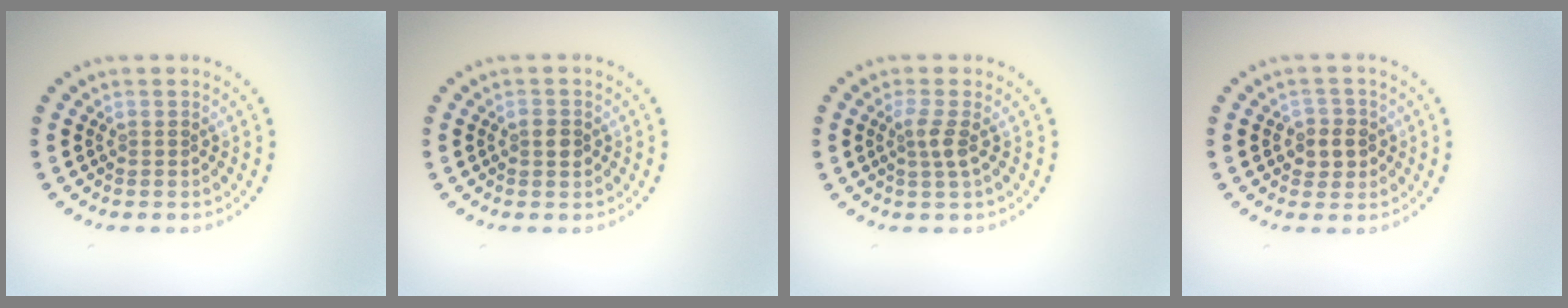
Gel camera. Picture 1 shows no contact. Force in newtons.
{"total": 1.1, "press": 1.1, "slide": 0.1}
{"total": 1.8, "press": 1.3, "slide": 1.1}
{"total": 2.1, "press": 2.0, "slide": 0.8}